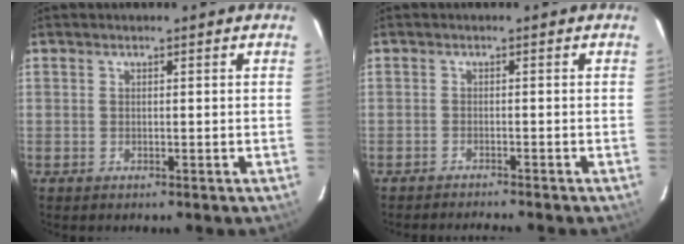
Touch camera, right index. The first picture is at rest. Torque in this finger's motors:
{"motor_torque": [0.11, -0.22, 0.15, 0.02]}